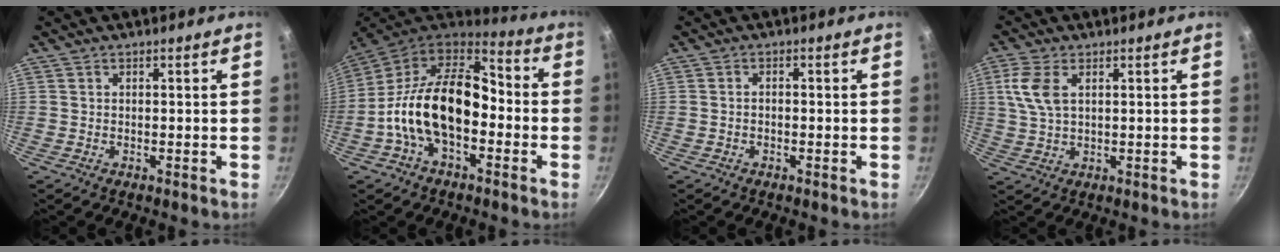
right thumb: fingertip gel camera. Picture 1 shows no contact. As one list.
[{"total": 19.6, "force": [-3.3, 11.9, 15.3], "torque": [-0.245, 0.055, -0.075]}, {"total": 1.1, "force": [-0.5, 0.6, 0.7], "torque": [-0.016, 0.009, -0.009]}, {"total": 6.8, "force": [2.1, 3.7, 5.3], "torque": [-0.114, 0.003, 0.041]}]